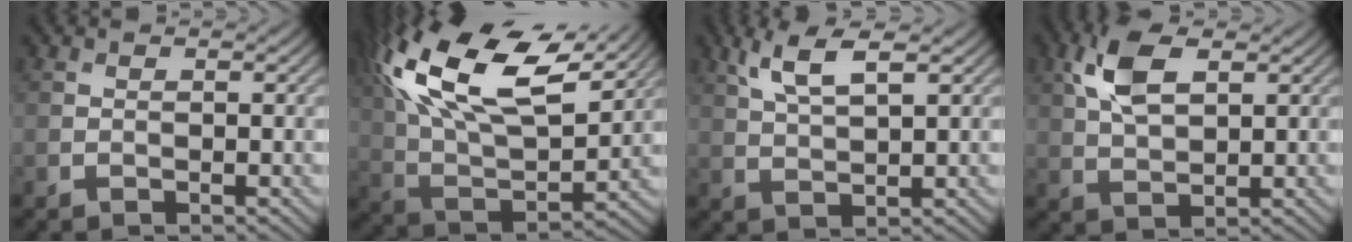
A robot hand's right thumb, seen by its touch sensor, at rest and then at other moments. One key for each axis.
{"total": 19.7, "fx": 9.8, "fy": 8.7, "fz": 14.6, "tx": -0.324, "ty": 0.041, "tz": 0.156}
{"total": 5.6, "fx": 3.1, "fy": 1.5, "fz": 4.4, "tx": -0.106, "ty": 0.006, "tz": 0.065}
{"total": 7.2, "fx": 2.9, "fy": 3.6, "fz": 5.6, "tx": -0.132, "ty": 0.011, "tz": 0.053}